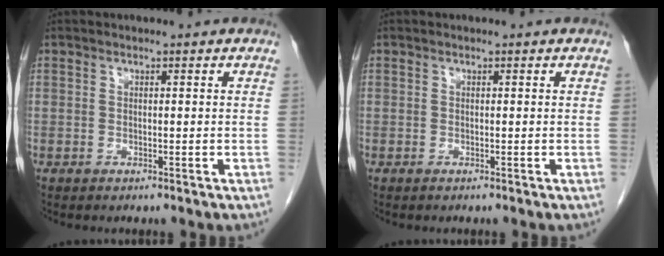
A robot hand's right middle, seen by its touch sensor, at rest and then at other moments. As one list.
[{"total": 0.0}]